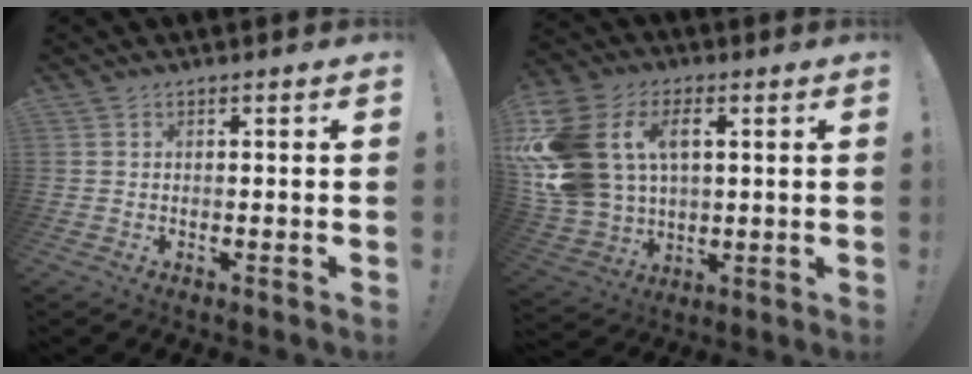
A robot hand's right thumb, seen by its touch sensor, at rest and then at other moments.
{"total": 19.8, "force": [5.7, 14.3, 12.4], "torque": [-0.269, -0.010, 0.109]}